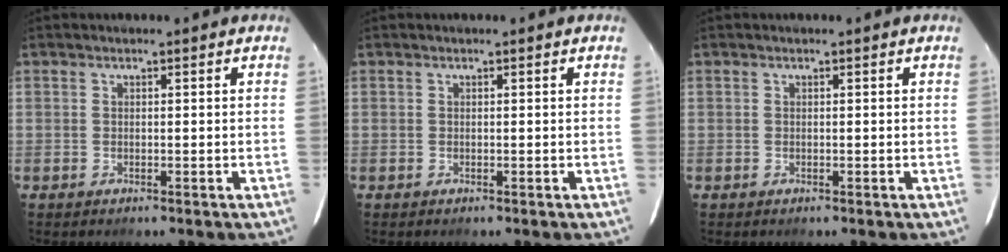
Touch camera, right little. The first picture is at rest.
{"total": 0.0}
{"total": 0.0}